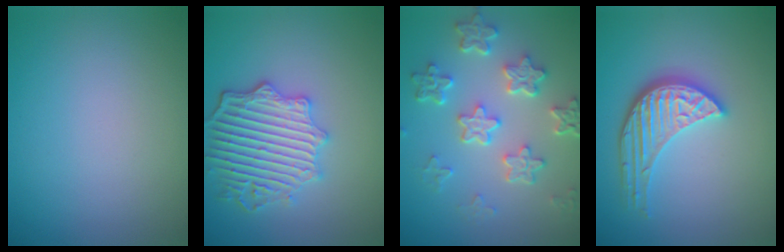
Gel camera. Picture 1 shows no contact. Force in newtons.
{"total": 5.1, "press": 4.6, "slide": 2.3}
{"total": 5.3, "press": 4.1, "slide": 3.4}
{"total": 4.3, "press": 3.6, "slide": 2.4}